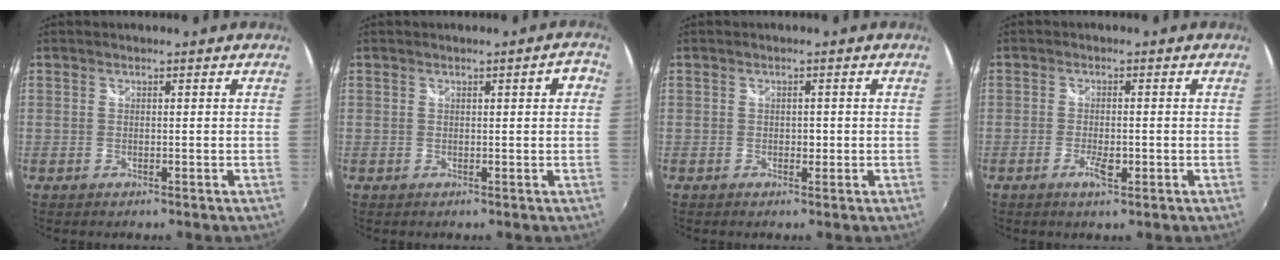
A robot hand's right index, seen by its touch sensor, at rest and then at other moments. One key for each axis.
{"total": 2.5, "fx": 0.7, "fy": 0.4, "fz": 2.4, "tx": -0.032, "ty": 0.008, "tz": 0.011}
{"total": 1.4, "fx": -0.1, "fy": 1.0, "fz": 0.9, "tx": -0.011, "ty": 0.000, "tz": -0.001}
{"total": 3.2, "fx": -1.2, "fy": 1.1, "fz": 2.8, "tx": -0.057, "ty": -0.004, "tz": -0.022}